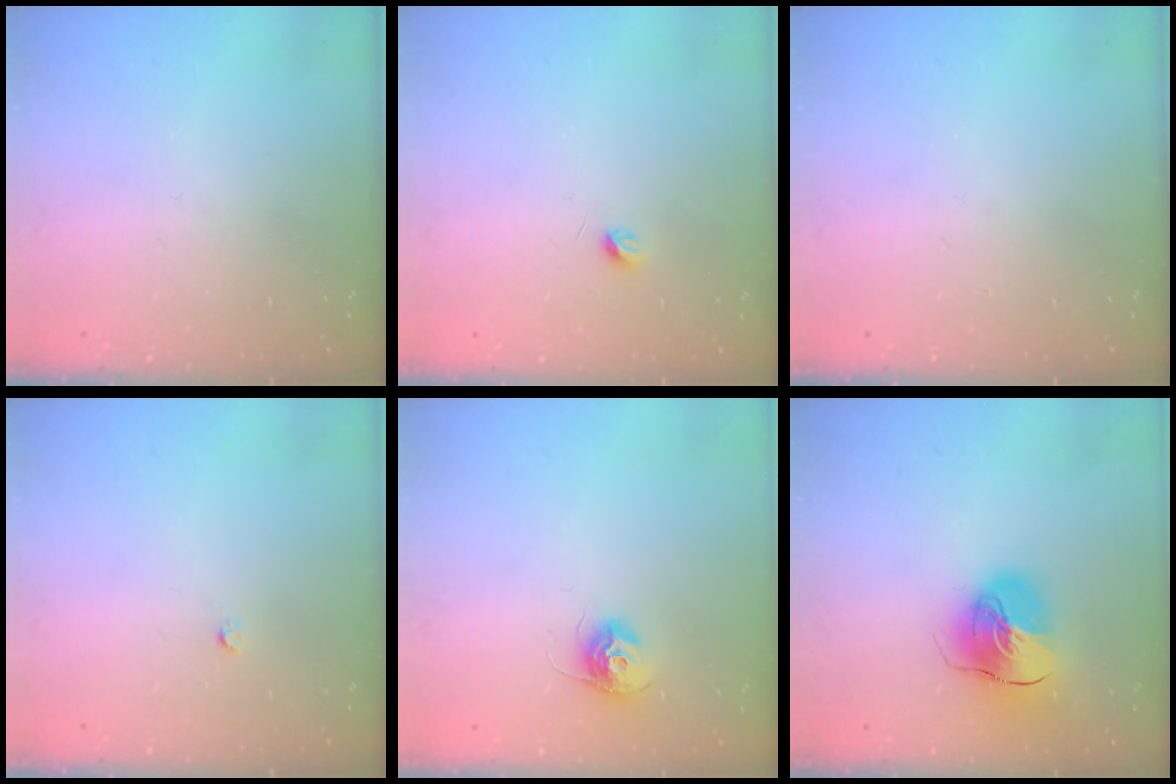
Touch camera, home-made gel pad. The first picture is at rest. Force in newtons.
{"total": 3.3, "press": 3.2, "slide": 0.6}
{"total": 0.0}
{"total": 2.2, "press": 2.2, "slide": 0.3}
{"total": 10.3, "press": 10.3, "slide": 0.5}
{"total": 13.3, "press": 13.2, "slide": 2.2}